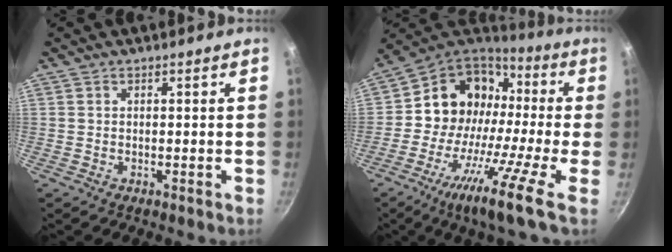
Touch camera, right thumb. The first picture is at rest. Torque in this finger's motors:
{"motor_torque": [2.11, 2.12, 0.59, -0.56, 0.29]}